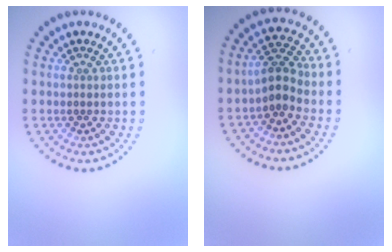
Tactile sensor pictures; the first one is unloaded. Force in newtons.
{"total": 2.7, "press": 2.4, "slide": 1.3}